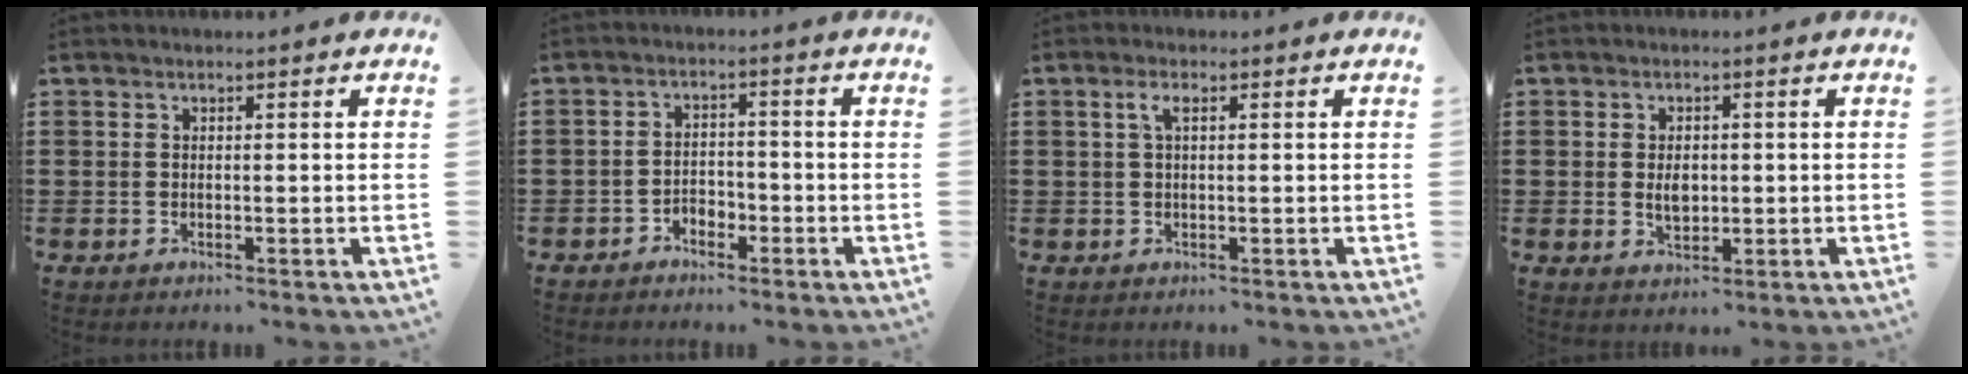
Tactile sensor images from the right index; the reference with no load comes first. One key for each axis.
{"total": 2.3, "fx": -2.0, "fy": 1.1, "fz": 0.5, "tx": -0.014, "ty": 0.004, "tz": -0.042}
{"total": 1.9, "fx": 0.5, "fy": 0.6, "fz": 1.7, "tx": -0.043, "ty": 0.004, "tz": 0.004}
{"total": 3.1, "fx": 0.0, "fy": 2.1, "fz": 2.3, "tx": -0.038, "ty": 0.003, "tz": -0.003}